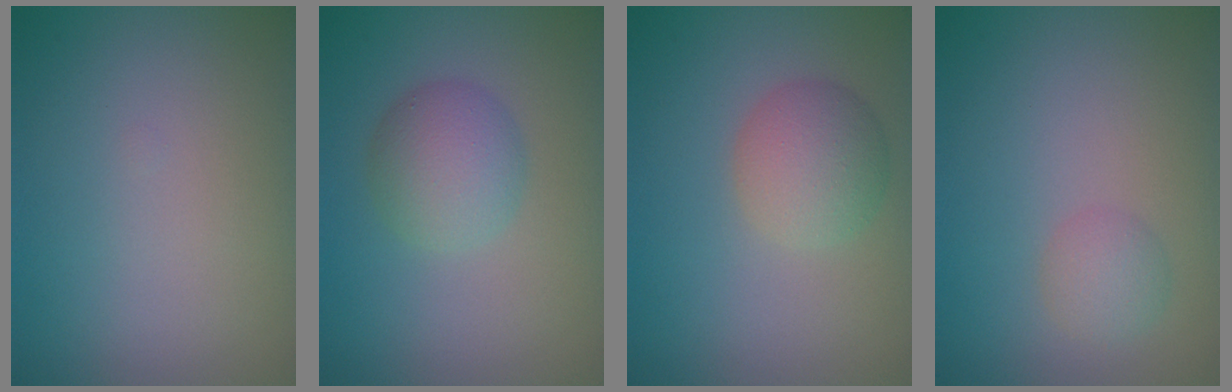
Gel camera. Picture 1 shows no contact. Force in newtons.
{"total": 3.6, "press": 3.6, "slide": 0.1}
{"total": 3.5, "press": 3.5, "slide": 0.1}
{"total": 1.6, "press": 1.6, "slide": 0.1}